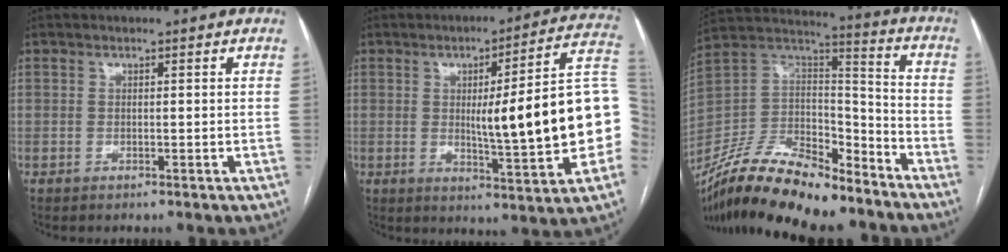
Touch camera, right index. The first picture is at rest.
{"total": 19.0, "force": [-0.6, 1.4, 18.9], "torque": [-0.212, 0.019, -0.005]}
{"total": 23.7, "force": [-19.2, 7.1, 12.0], "torque": [-0.240, 0.001, -0.344]}